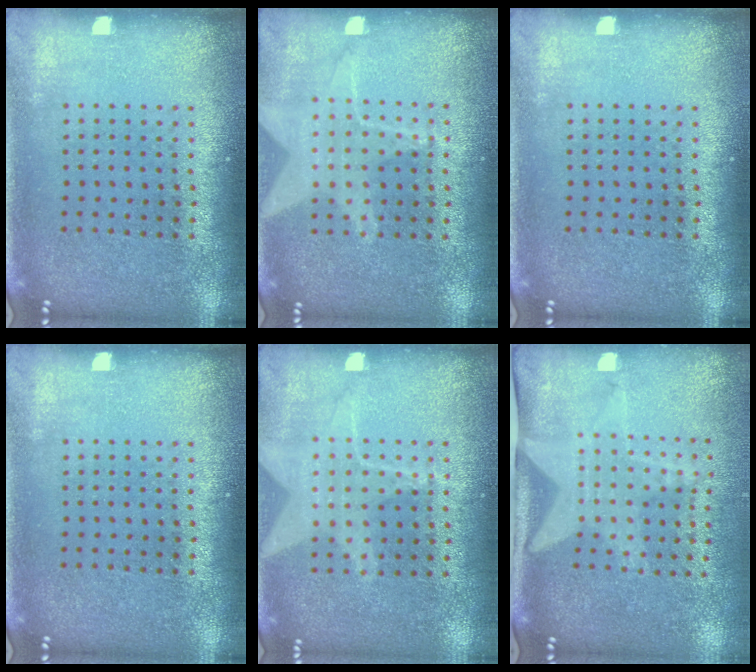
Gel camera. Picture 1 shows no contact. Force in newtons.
{"total": 1.5, "press": 1.4, "slide": 0.5}
{"total": 0.0}
{"total": 0.0}
{"total": 1.3, "press": 1.2, "slide": 0.3}
{"total": 2.0, "press": 1.5, "slide": 1.4}